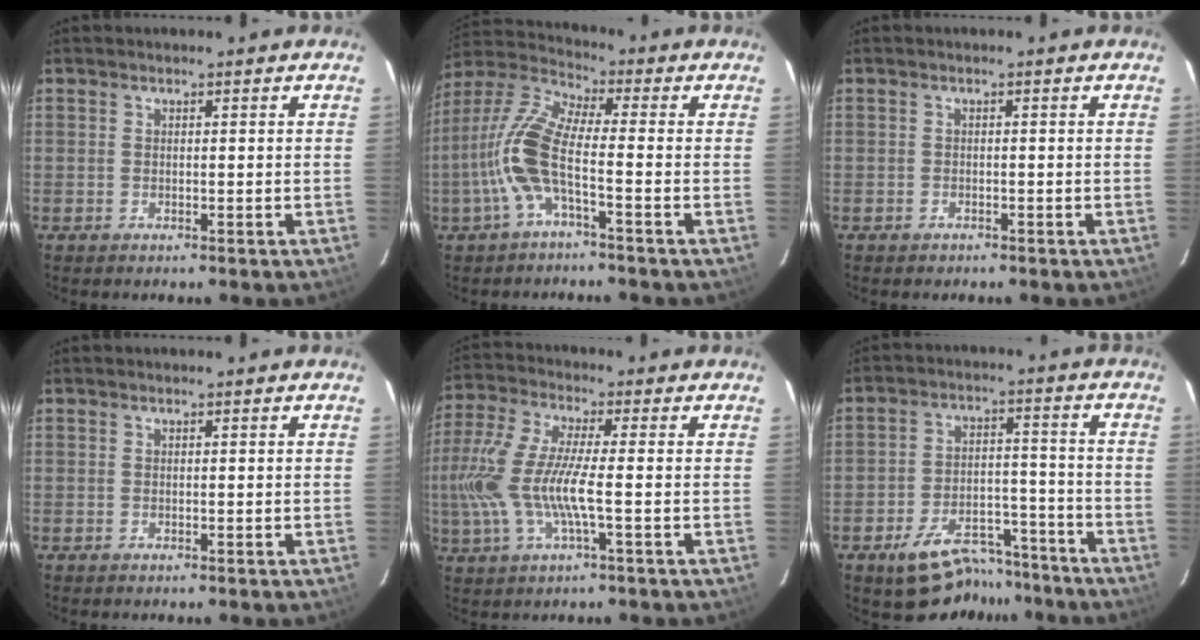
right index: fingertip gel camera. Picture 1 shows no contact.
{"total": 10.7, "force": [-3.2, 2.0, 10.1], "torque": [-0.229, 0.007, -0.068]}
{"total": 1.0, "force": [-0.8, 0.7, 0.0], "torque": [-0.003, 0.003, -0.012]}
{"total": 0.0}
{"total": 12.9, "force": [-2.2, 2.0, 12.5], "torque": [-0.259, -0.006, -0.044]}
{"total": 13.7, "force": [-10.8, 6.5, 5.4], "torque": [-0.106, 0.028, -0.144]}